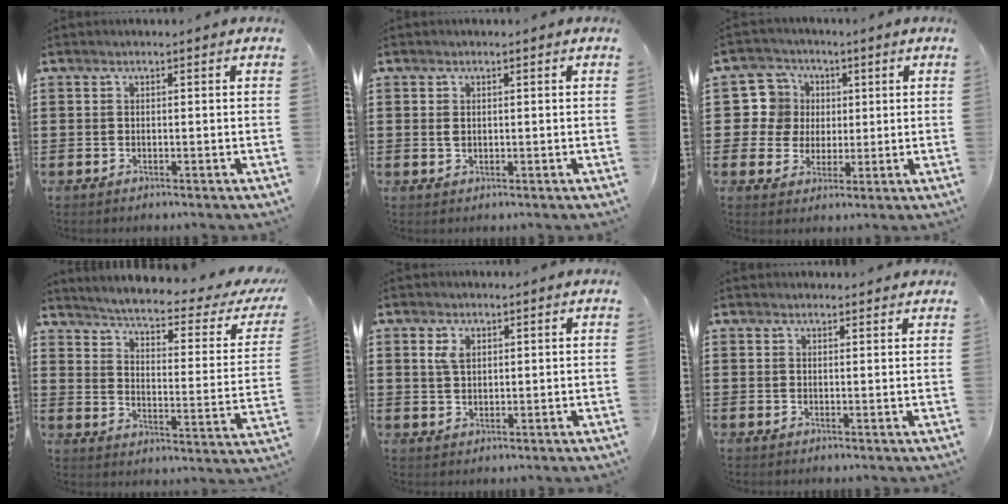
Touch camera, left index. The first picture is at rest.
{"total": 1.1, "force": [0.2, 0.9, 0.6], "torque": [-0.015, 0.007, 0.003]}
{"total": 7.7, "force": [2.1, 7.3, 1.2], "torque": [-0.047, 0.012, 0.041]}
{"total": 3.9, "force": [3.0, -0.3, 2.5], "torque": [-0.066, -0.033, 0.040]}
{"total": 2.9, "force": [1.3, 1.9, 1.7], "torque": [-0.038, 0.007, 0.024]}
{"total": 1.2, "force": [1.2, 0.3, 0.0], "torque": [-0.004, 0.001, 0.023]}